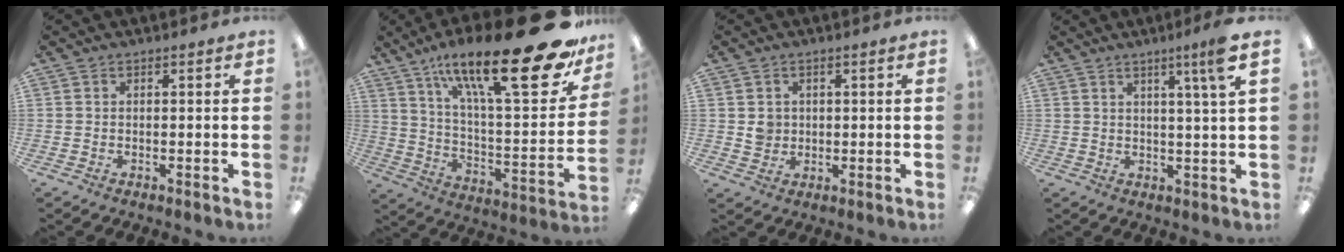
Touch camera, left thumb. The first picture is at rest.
{"total": 28.1, "force": [17.0, 7.2, 21.2], "torque": [-0.314, -0.107, 0.271]}
{"total": 3.2, "force": [0.8, 3.0, 0.8], "torque": [-0.005, -0.002, 0.010]}
{"total": 6.4, "force": [3.7, -0.5, 5.2], "torque": [-0.085, -0.009, 0.055]}